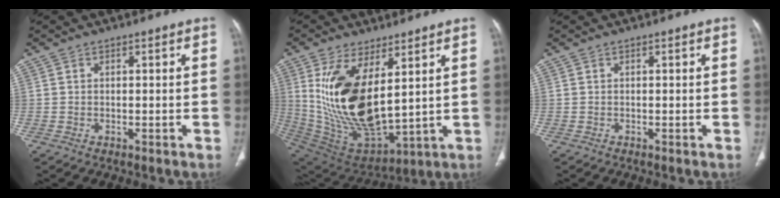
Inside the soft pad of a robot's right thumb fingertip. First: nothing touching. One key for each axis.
{"total": 20.0, "fx": 5.4, "fy": 9.3, "fz": 16.9, "tx": -0.318, "ty": -0.039, "tz": 0.128}
{"total": 0.0}